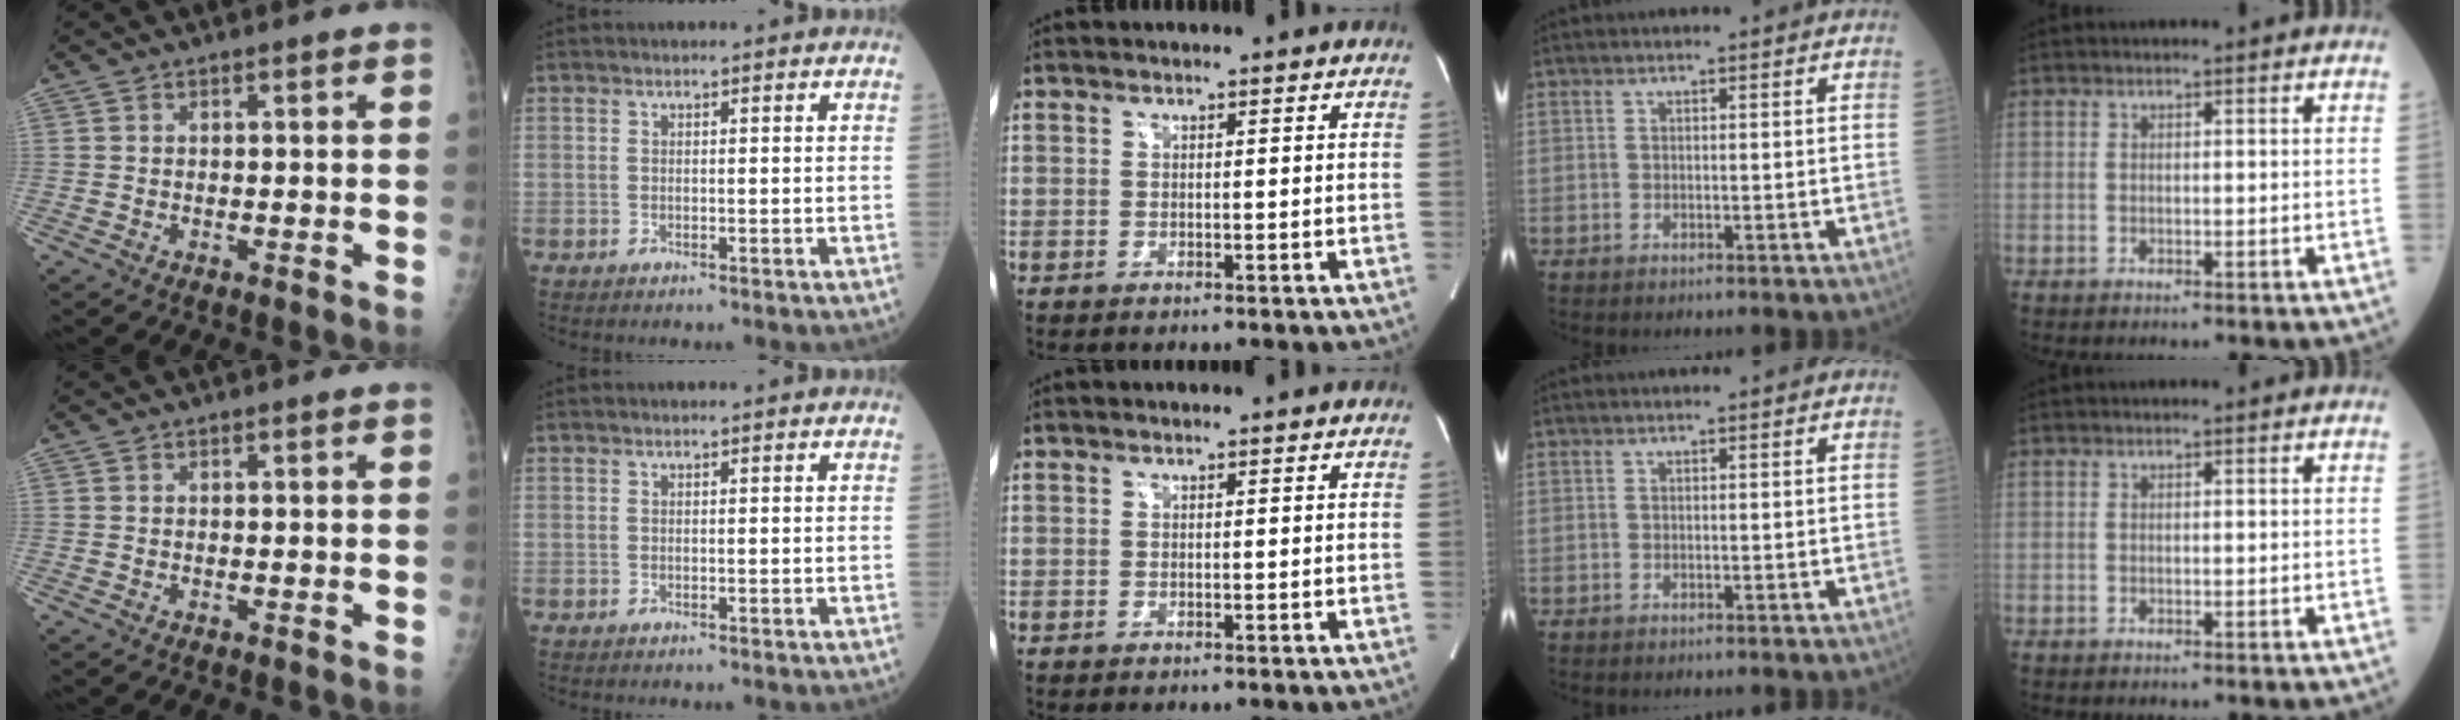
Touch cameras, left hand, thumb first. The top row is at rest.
{}